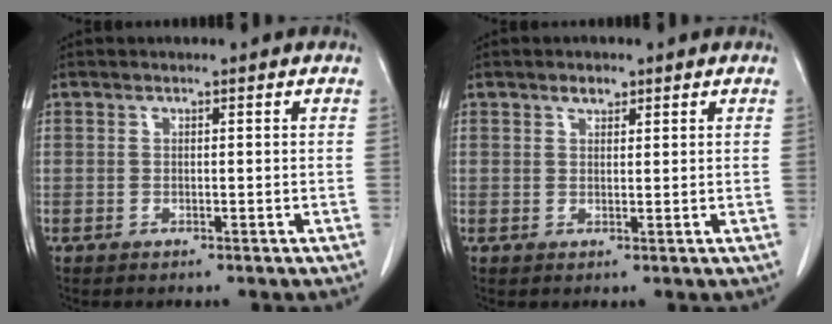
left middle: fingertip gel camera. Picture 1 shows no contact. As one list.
[{"total": 1.5, "force": [1.1, 0.7, 0.8], "torque": [-0.015, 0.000, 0.017]}]